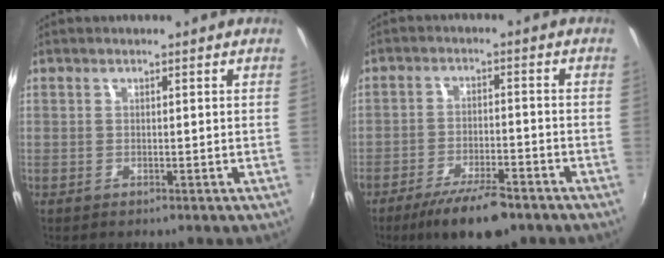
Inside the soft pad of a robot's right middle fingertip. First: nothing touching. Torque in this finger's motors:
{"motor_torque": [0.28, -0.29, 0.21, 0.05]}